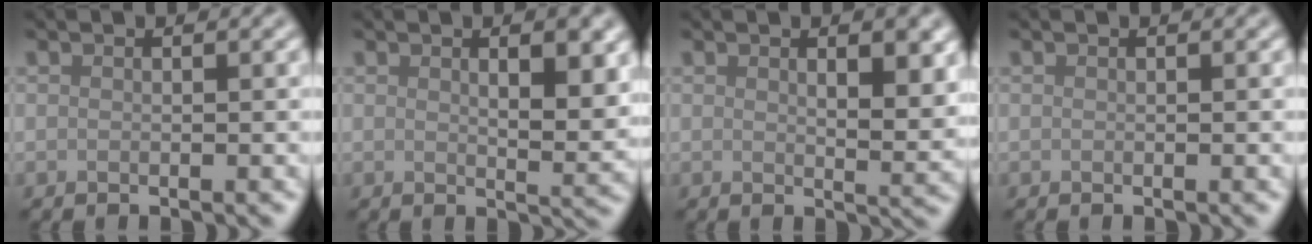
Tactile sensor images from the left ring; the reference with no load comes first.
{"total": 4.2, "force": [1.5, 1.5, 3.7], "torque": [-0.051, -0.008, 0.027]}
{"total": 4.1, "force": [1.6, 1.4, 3.5], "torque": [-0.046, -0.008, 0.028]}
{"total": 0.0}